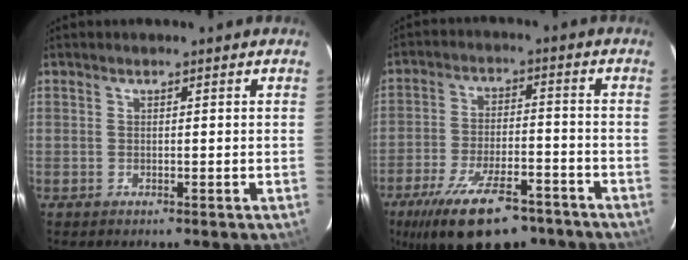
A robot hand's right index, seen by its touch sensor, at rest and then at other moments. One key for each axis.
{"total": 18.2, "fx": -12.6, "fy": 7.1, "fz": 11.1, "tx": -0.218, "ty": -0.023, "tz": -0.195}